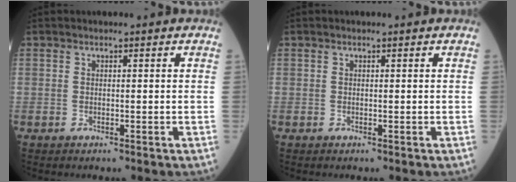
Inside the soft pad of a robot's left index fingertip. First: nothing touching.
{"total": 0.0}